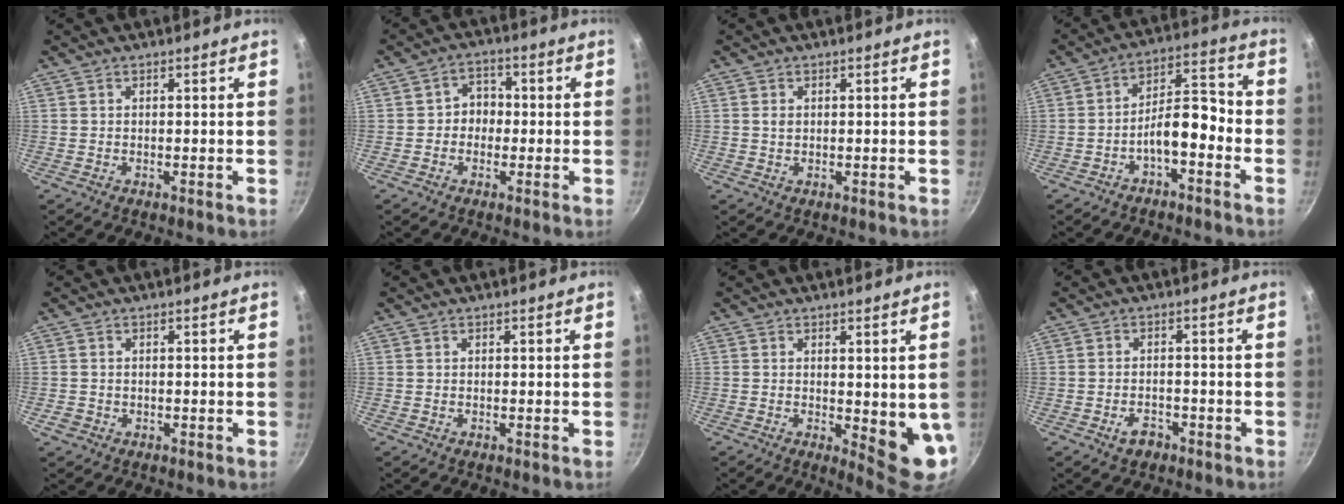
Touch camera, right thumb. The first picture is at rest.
{"total": 4.6, "force": [-0.6, 4.0, 2.2], "torque": [0.000, 0.014, -0.016]}
{"total": 1.1, "force": [0.3, 0.8, 0.7], "torque": [-0.012, -0.003, 0.004]}
{"total": 8.3, "force": [-3.9, 3.5, 6.5], "torque": [-0.086, 0.060, -0.065]}
{"total": 1.6, "force": [-0.6, 1.3, 0.6], "torque": [-0.011, 0.001, -0.005]}
{"total": 0.0}
{"total": 8.2, "force": [0.0, 2.6, 7.8], "torque": [-0.083, -0.022, 0.007]}
{"total": 2.9, "force": [-1.6, 1.8, 1.6], "torque": [-0.021, 0.014, -0.023]}